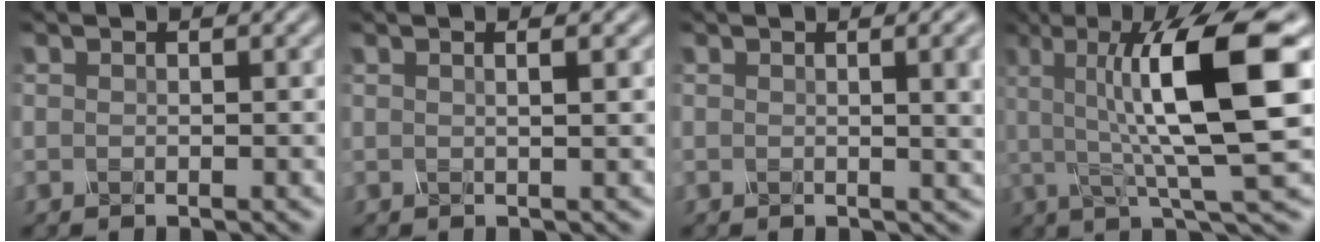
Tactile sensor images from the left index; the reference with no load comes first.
{"total": 2.2, "force": [0.9, 1.0, 1.7], "torque": [-0.003, 0.008, -0.009]}
{"total": 5.0, "force": [0.8, 2.0, 4.5], "torque": [-0.024, 0.014, 0.012]}
{"total": 11.5, "force": [1.7, 2.5, 11.0], "torque": [-0.160, 0.009, 0.034]}